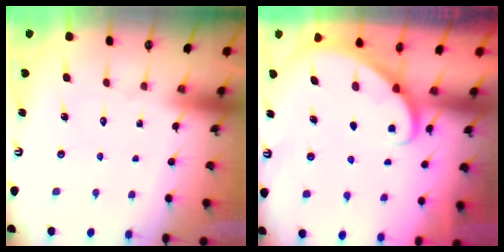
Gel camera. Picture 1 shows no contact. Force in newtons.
{"total": 3.6, "press": 3.6, "slide": 0.1}